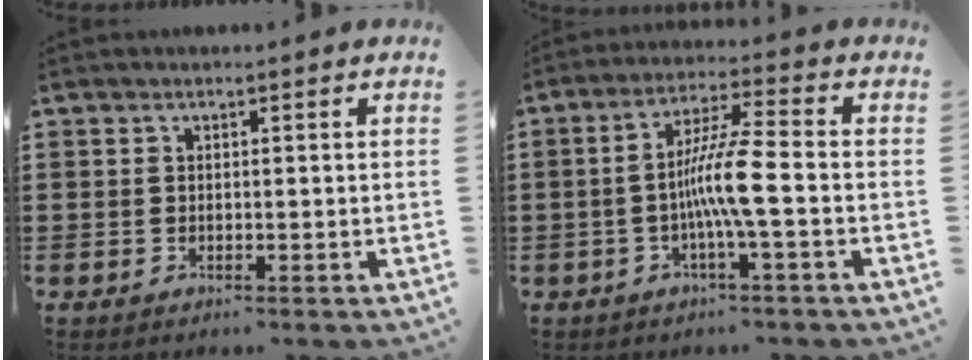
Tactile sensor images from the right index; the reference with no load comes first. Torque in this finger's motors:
{"motor_torque": [1.29, -0.55, 0.33, 0.21]}